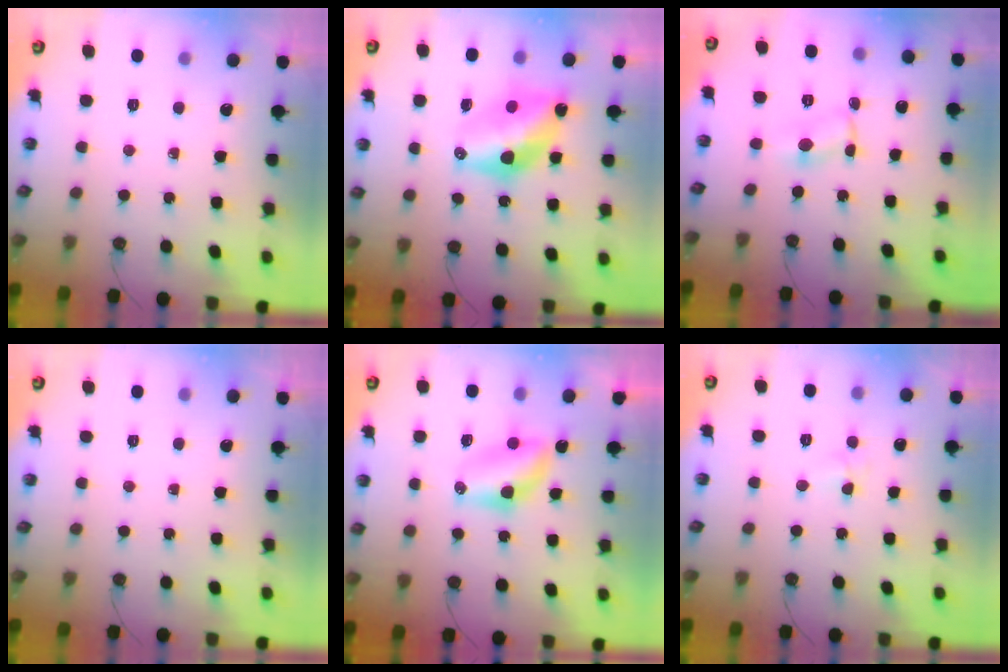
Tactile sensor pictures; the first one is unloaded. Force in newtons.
{"total": 11.5, "press": 11.5, "slide": 1.0}
{"total": 1.9, "press": 1.9, "slide": 0.2}
{"total": 0.0}
{"total": 8.3, "press": 7.5, "slide": 3.8}
{"total": 3.6, "press": 3.6, "slide": 0.6}